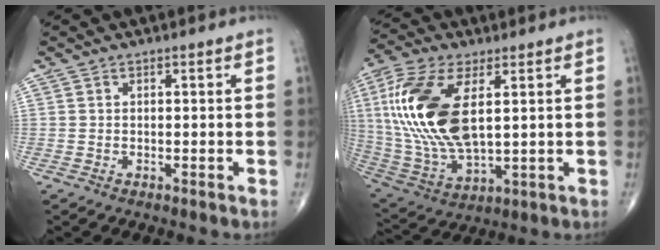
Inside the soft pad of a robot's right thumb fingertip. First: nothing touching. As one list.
[{"total": 20.6, "force": [4.3, 9.8, 17.6], "torque": [-0.382, -0.017, 0.083]}]